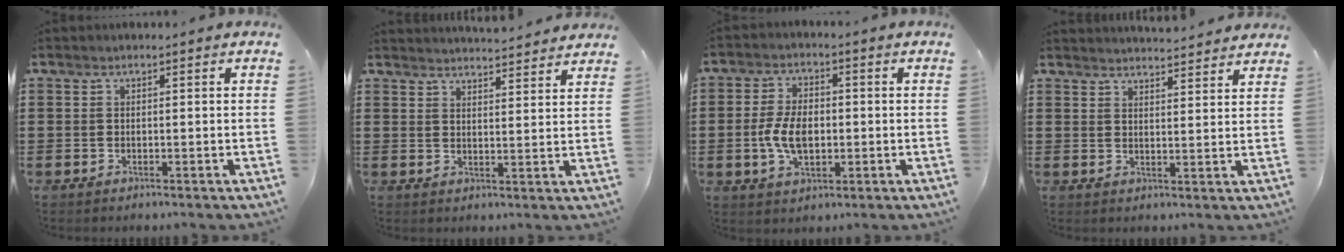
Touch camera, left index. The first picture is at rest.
{"total": 3.5, "force": [3.5, -0.4, 0.0], "torque": [-0.002, -0.023, 0.062]}
{"total": 6.8, "force": [-0.7, 3.8, 5.5], "torque": [-0.120, 0.003, -0.016]}
{"total": 3.4, "force": [3.4, -0.2, 0.0], "torque": [-0.002, -0.020, 0.060]}